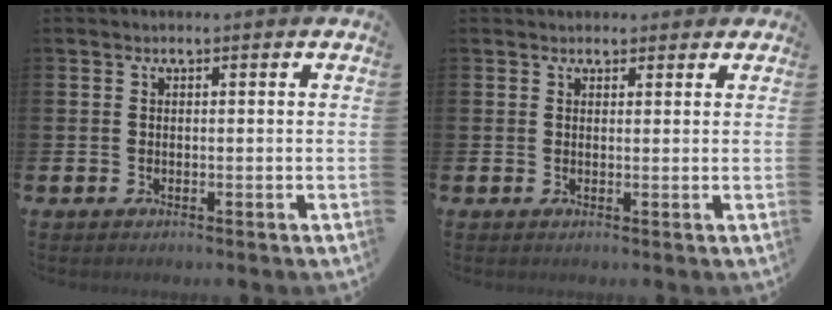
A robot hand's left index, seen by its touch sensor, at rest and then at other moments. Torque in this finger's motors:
{"motor_torque": [0.63, -0.75, 0.18, 0.10]}